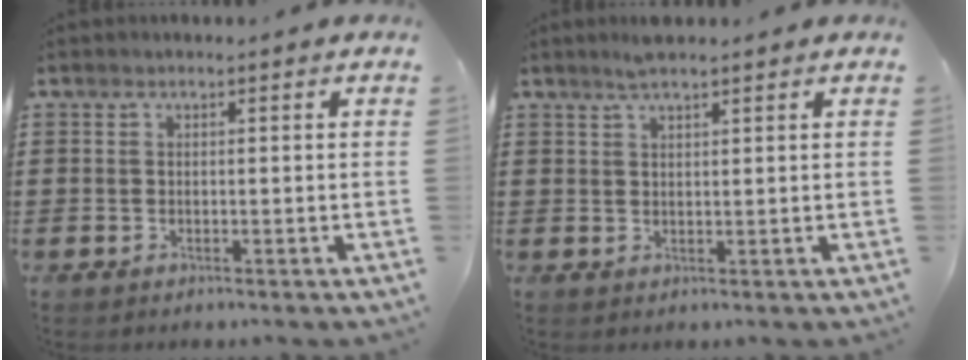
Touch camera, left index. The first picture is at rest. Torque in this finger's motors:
{"motor_torque": [0.85, -0.77, 0.34, 0.09]}